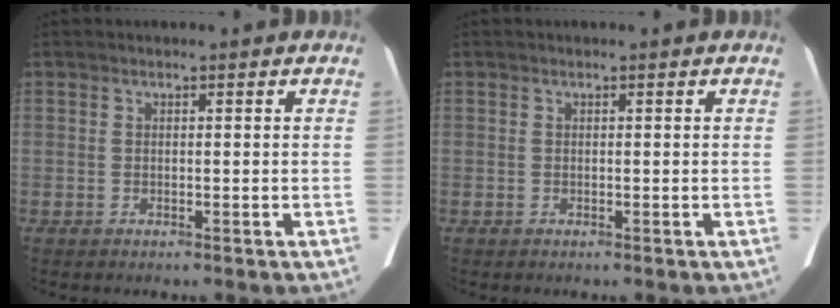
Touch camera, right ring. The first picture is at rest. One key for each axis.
{"total": 0.0}